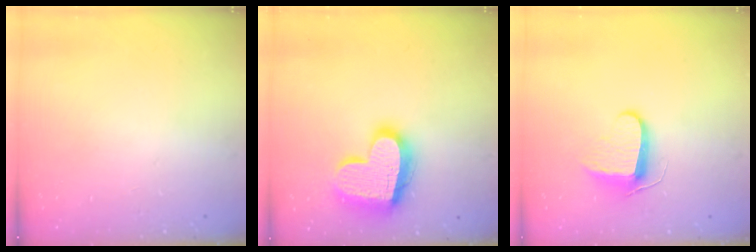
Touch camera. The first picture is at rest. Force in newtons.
{"total": 18.2, "press": 18.1, "slide": 1.4}
{"total": 9.6, "press": 9.6, "slide": 0.8}